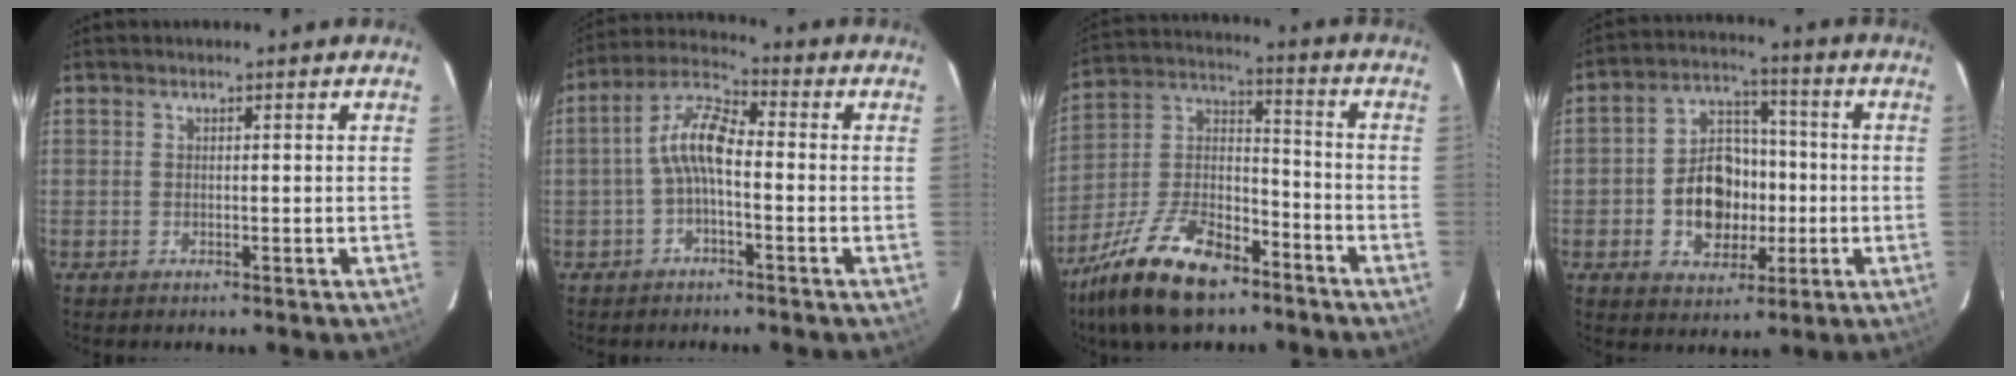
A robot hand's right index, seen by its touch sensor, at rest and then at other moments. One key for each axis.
{"total": 7.2, "fx": -1.5, "fy": 2.7, "fz": 6.6, "tx": -0.143, "ty": 0.023, "tz": -0.035}
{"total": 18.9, "fx": -12.4, "fy": 8.4, "fz": 11.5, "tx": -0.244, "ty": 0.004, "tz": -0.222}
{"total": 11.7, "fx": -2.3, "fy": 9.1, "fz": 7.0, "tx": -0.147, "ty": 0.026, "tz": -0.027}